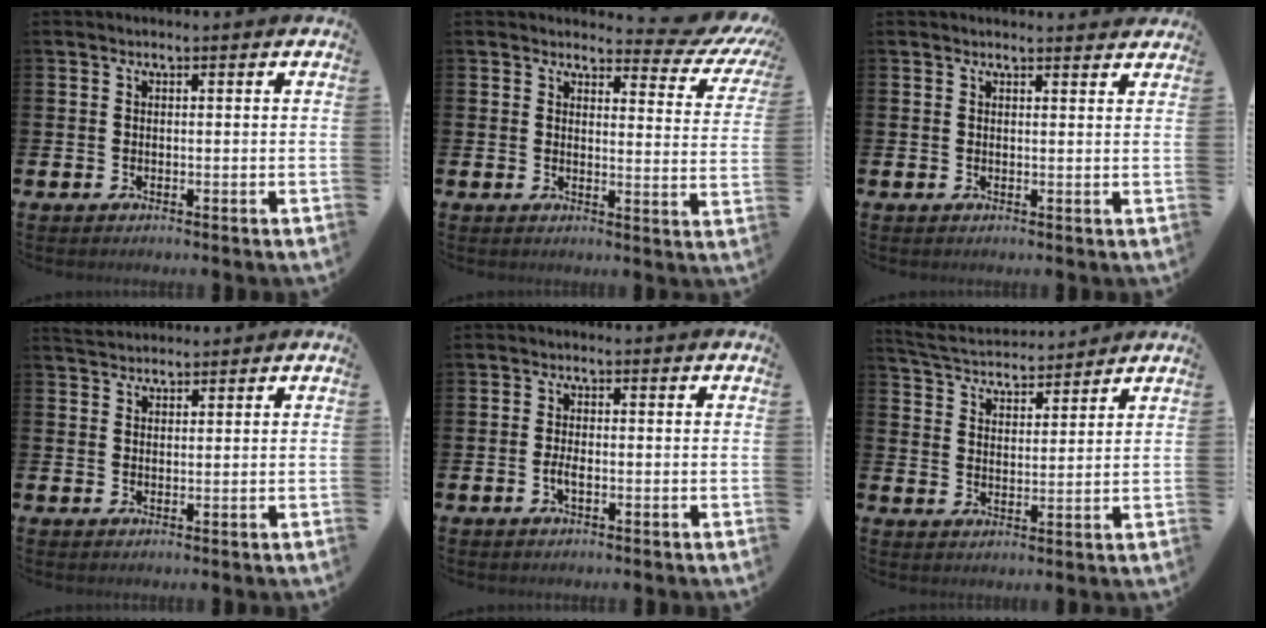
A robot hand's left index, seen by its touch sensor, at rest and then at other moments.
{"total": 3.2, "force": [2.7, 1.4, 1.1], "torque": [-0.009, -0.030, 0.034]}
{"total": 1.3, "force": [1.3, 0.0, 0.0], "torque": [0.008, -0.009, 0.022]}
{"total": 2.6, "force": [2.5, 0.7, 0.2], "torque": [-0.001, -0.010, 0.045]}
{"total": 1.6, "force": [-0.5, 0.6, 1.4], "torque": [-0.027, 0.000, -0.010]}
{"total": 4.7, "force": [4.6, 0.8, 0.4], "torque": [-0.034, -0.028, 0.080]}